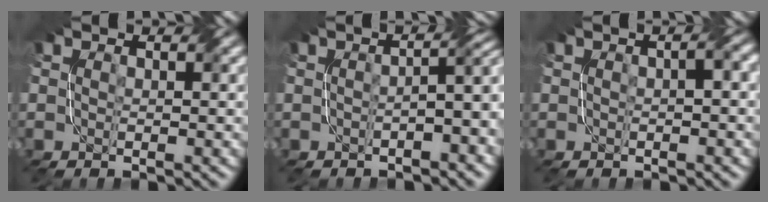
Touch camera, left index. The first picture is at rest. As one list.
[{"total": 4.5, "force": [-0.9, 1.4, 4.2], "torque": [-0.048, 0.014, -0.014]}, {"total": 1.9, "force": [0.2, 0.3, 1.8], "torque": [-0.027, 0.009, 0.000]}]